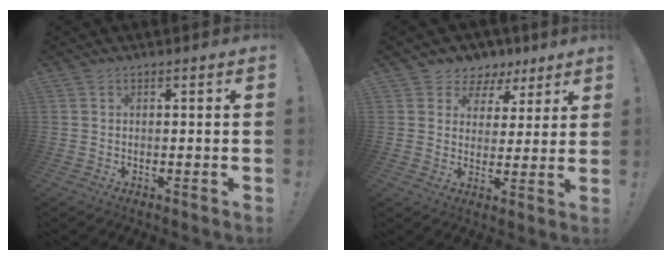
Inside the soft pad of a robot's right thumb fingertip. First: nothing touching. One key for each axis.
{"total": 6.1, "fx": 3.1, "fy": 5.2, "fz": 1.0, "tx": -0.003, "ty": -0.029, "tz": 0.059}